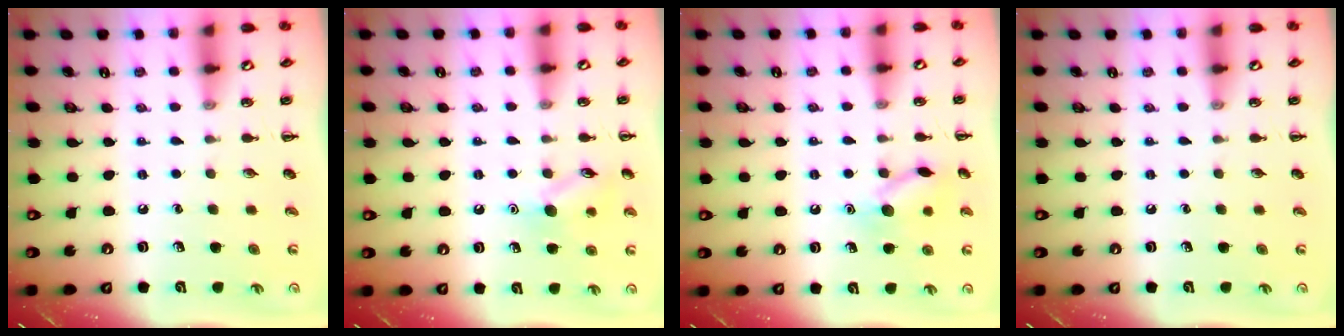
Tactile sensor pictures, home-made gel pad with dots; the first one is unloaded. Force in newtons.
{"total": 9.5, "press": 9.5, "slide": 0.9}
{"total": 11.2, "press": 11.2, "slide": 0.6}
{"total": 0.0}